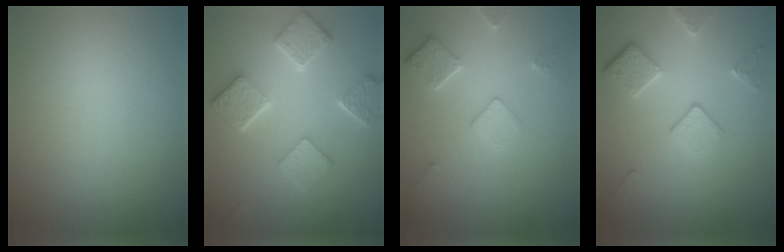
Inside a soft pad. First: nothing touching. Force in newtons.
{"total": 5.4, "press": 4.3, "slide": 3.2}
{"total": 2.9, "press": 2.9, "slide": 0.4}
{"total": 3.5, "press": 2.8, "slide": 2.2}